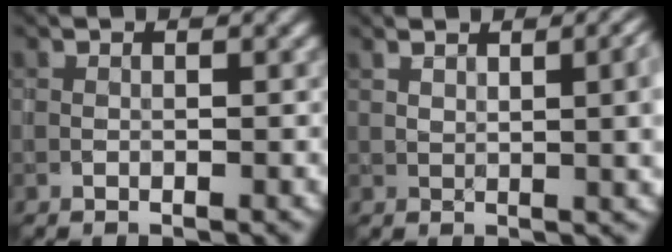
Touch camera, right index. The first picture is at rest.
{"total": 6.2, "force": [1.9, 2.6, 5.3], "torque": [-0.038, 0.014, 0.034]}